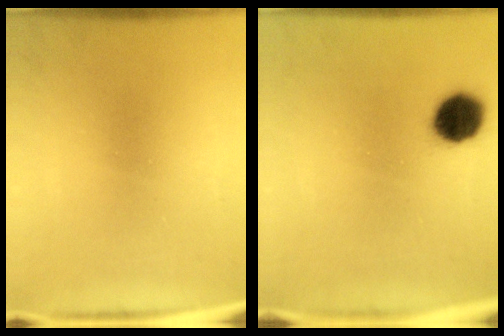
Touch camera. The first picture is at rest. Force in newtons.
{"total": 8.6}